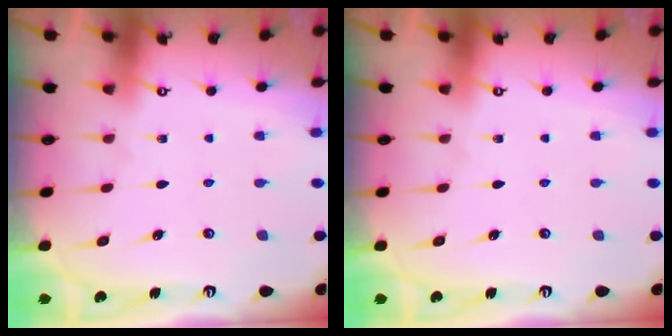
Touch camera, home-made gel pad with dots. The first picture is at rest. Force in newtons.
{"total": 0.0}